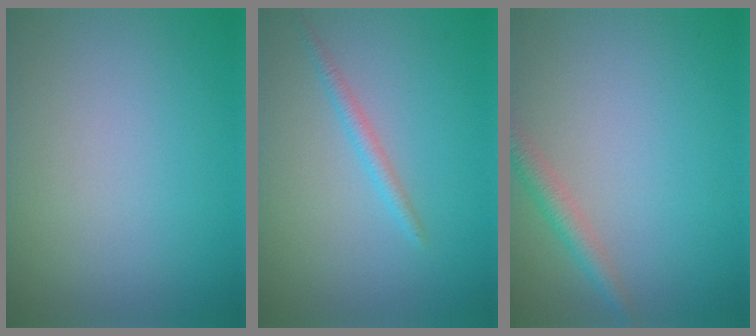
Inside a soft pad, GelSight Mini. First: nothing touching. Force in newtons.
{"total": 1.4, "press": 1.4, "slide": 0.1}
{"total": 2.2, "press": 2.2, "slide": 0.0}